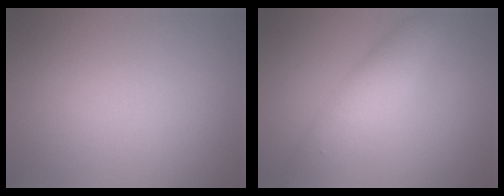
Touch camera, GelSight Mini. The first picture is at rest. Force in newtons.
{"total": 4.5, "press": 4.5, "slide": 0.0}